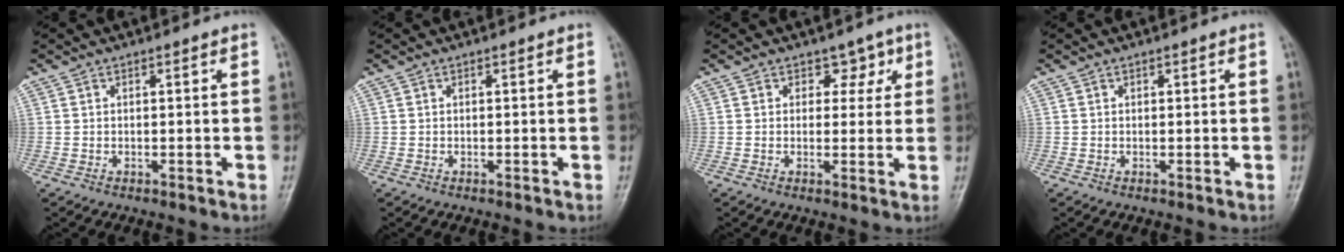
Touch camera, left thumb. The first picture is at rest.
{"total": 0.0}
{"total": 3.5, "force": [1.8, 2.7, 1.4], "torque": [0.015, -0.007, 0.020]}
{"total": 0.0}